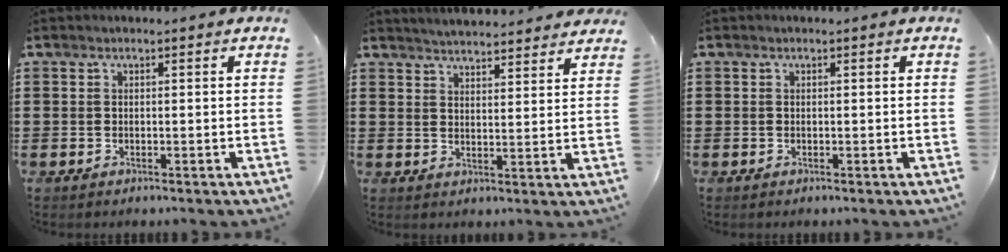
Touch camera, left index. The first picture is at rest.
{"total": 3.7, "force": [3.7, -0.2, 0.1], "torque": [-0.014, -0.019, 0.067]}
{"total": 0.0}